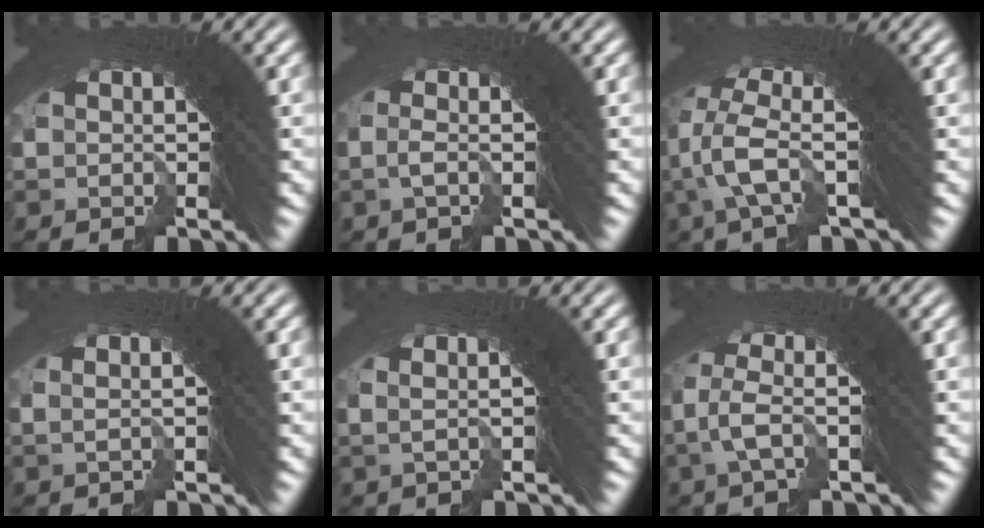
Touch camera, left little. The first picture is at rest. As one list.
[{"total": 1.8, "force": [-0.2, -0.5, 1.7], "torque": [-0.027, 0.008, -0.009]}, {"total": 5.2, "force": [0.9, 2.1, 4.7], "torque": [-0.104, -0.009, 0.012]}, {"total": 2.8, "force": [1.1, 0.0, 2.6], "torque": [-0.019, 0.024, 0.007]}, {"total": 4.1, "force": [1.7, 0.9, 3.6], "torque": [-0.036, 0.028, 0.013]}, {"total": 3.5, "force": [0.6, 0.9, 3.4], "torque": [-0.067, 0.001, 0.004]}]